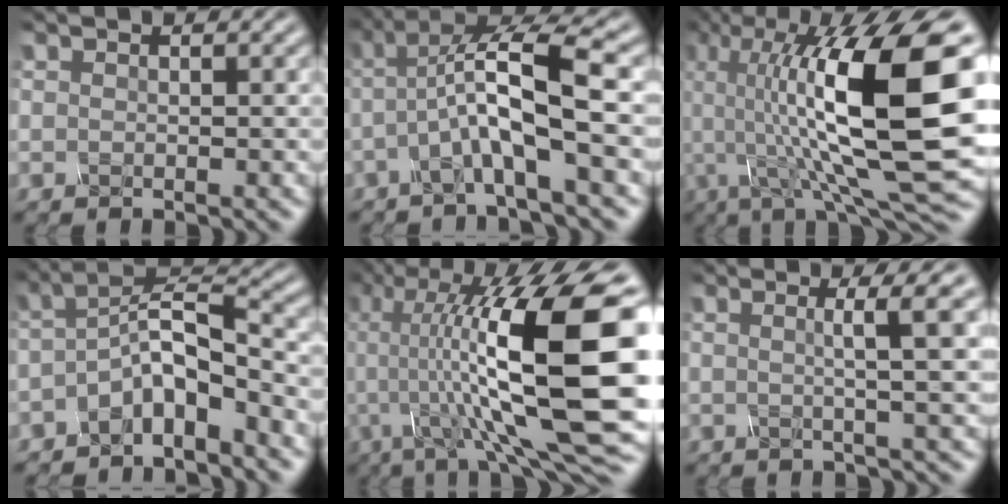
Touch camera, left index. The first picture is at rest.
{"total": 6.6, "force": [-1.0, 1.0, 6.4], "torque": [-0.125, 0.018, -0.024]}
{"total": 16.5, "force": [1.5, 5.1, 15.6], "torque": [-0.276, 0.012, 0.023]}
{"total": 4.9, "force": [-2.4, 1.5, 3.9], "torque": [-0.075, 0.012, -0.051]}
{"total": 16.7, "force": [0.6, 4.5, 16.1], "torque": [-0.260, 0.025, 0.007]}
{"total": 4.4, "force": [0.7, 0.5, 4.3], "torque": [-0.064, 0.010, 0.007]}